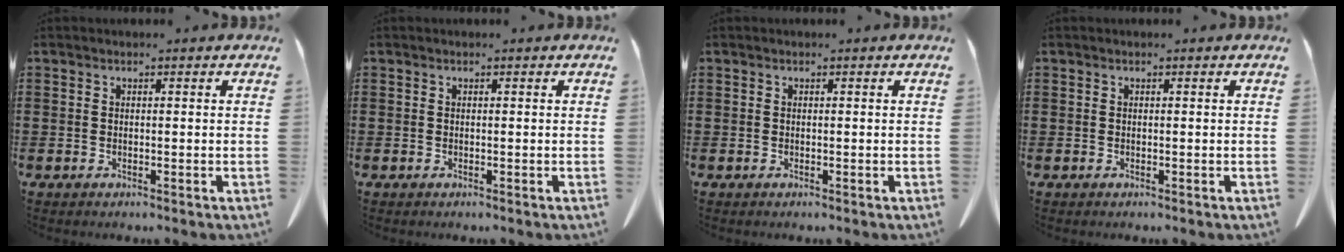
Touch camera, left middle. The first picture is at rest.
{"total": 0.0}
{"total": 0.0}
{"total": 0.0}